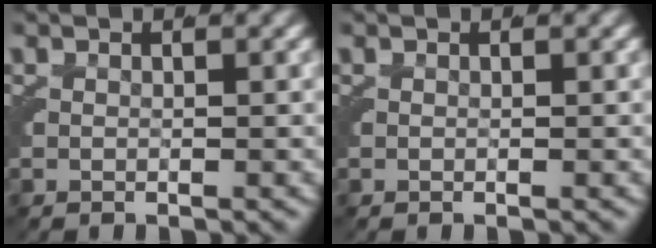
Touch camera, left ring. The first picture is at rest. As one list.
[{"total": 0.0}]